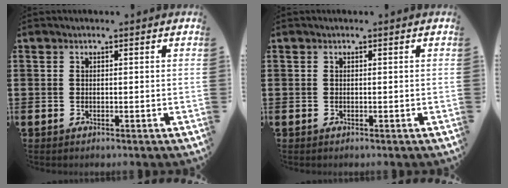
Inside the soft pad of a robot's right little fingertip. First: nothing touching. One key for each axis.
{"total": 0.0}